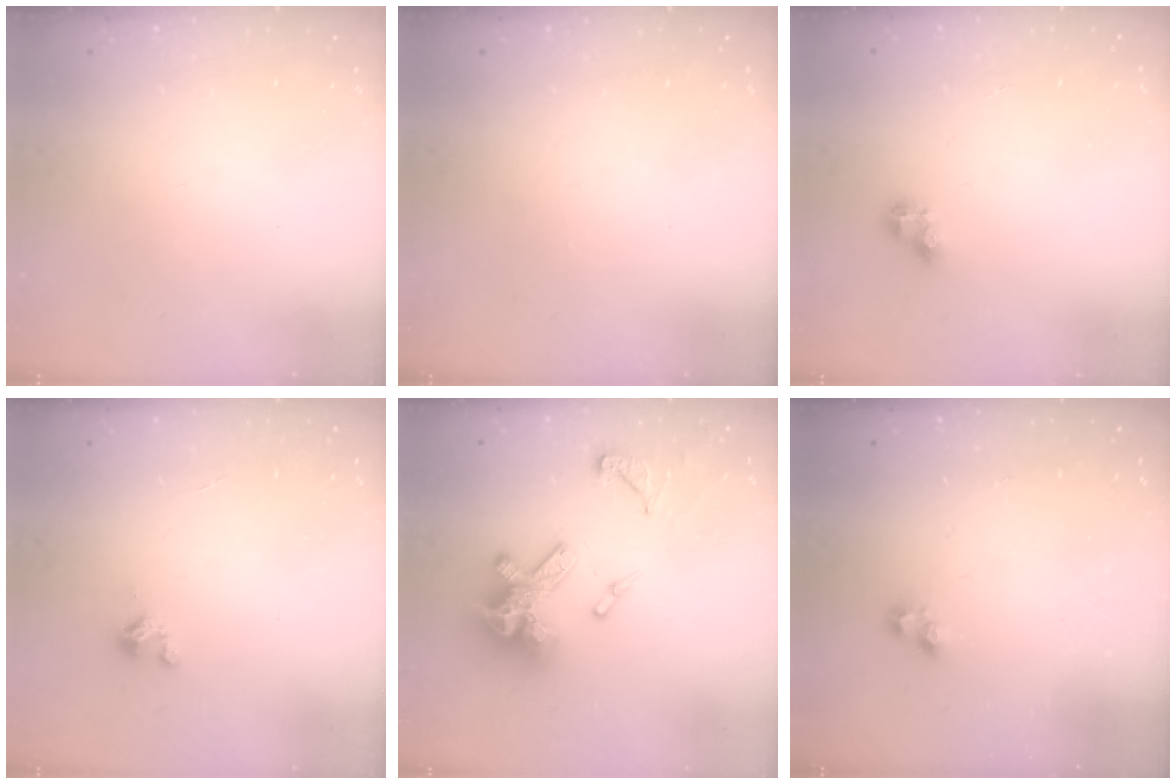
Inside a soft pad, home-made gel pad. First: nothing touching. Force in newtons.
{"total": 0.0}
{"total": 6.1, "press": 6.1, "slide": 0.7}
{"total": 0.9, "press": 0.9, "slide": 0.2}
{"total": 16.7, "press": 16.6, "slide": 1.8}
{"total": 0.9, "press": 0.4, "slide": 0.8}